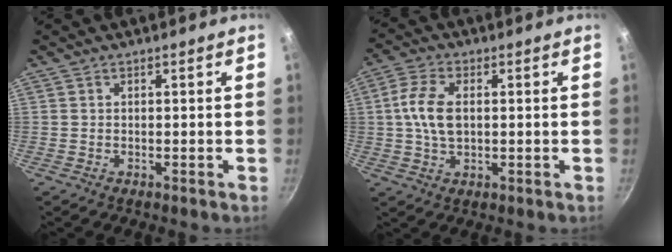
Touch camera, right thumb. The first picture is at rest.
{"total": 7.9, "force": [0.8, 4.6, 6.3], "torque": [-0.121, 0.013, 0.012]}